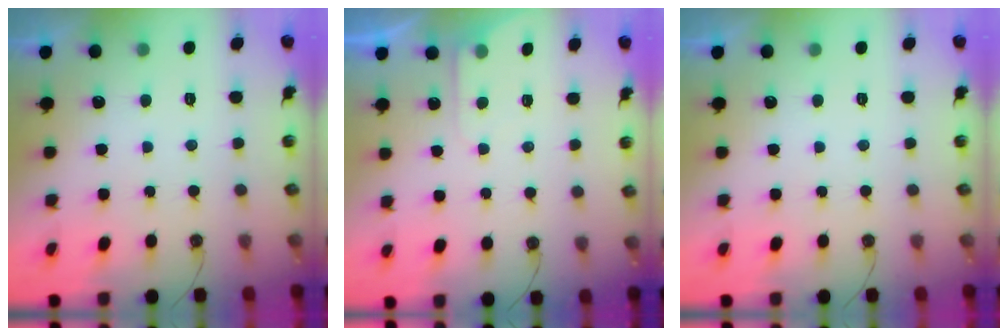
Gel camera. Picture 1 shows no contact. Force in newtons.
{"total": 4.2, "press": 4.2, "slide": 0.7}
{"total": 0.0}